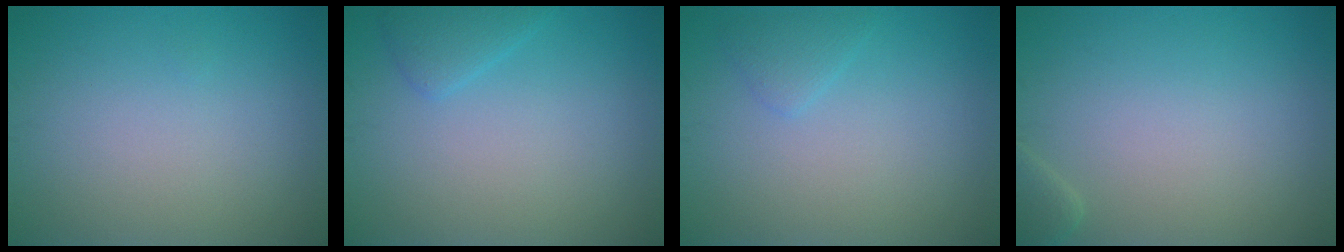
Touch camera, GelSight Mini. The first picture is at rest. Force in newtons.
{"total": 1.6, "press": 1.6, "slide": 0.1}
{"total": 1.3, "press": 1.3, "slide": 0.1}
{"total": 1.2, "press": 1.2, "slide": 0.2}